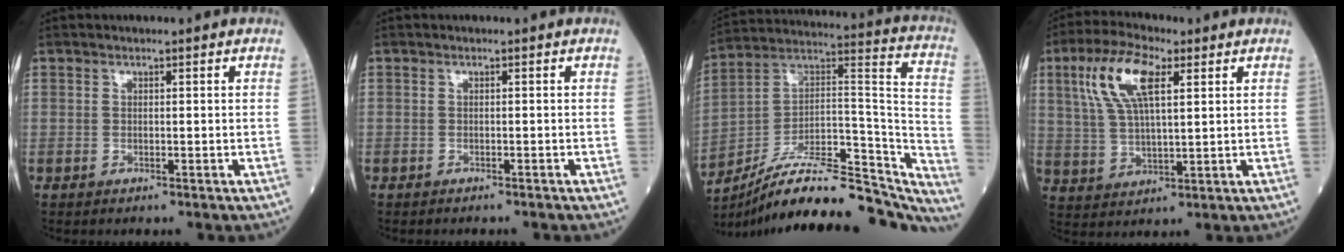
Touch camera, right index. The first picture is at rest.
{"total": 1.2, "force": [-1.2, 0.1, 0.2], "torque": [-0.002, 0.001, -0.018]}
{"total": 29.3, "force": [-25.8, 5.9, 12.5], "torque": [-0.149, 0.031, -0.386]}
{"total": 10.7, "force": [4.3, 3.3, 9.2], "torque": [-0.200, 0.019, 0.084]}